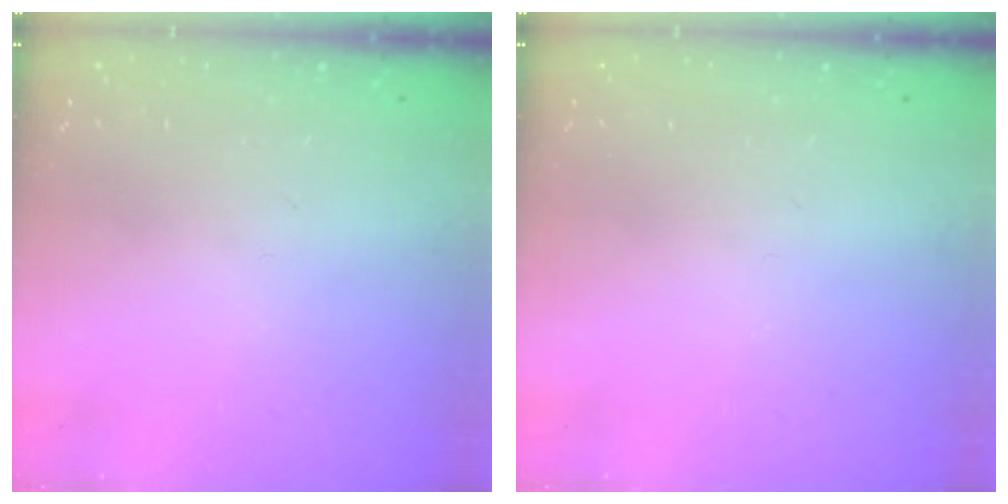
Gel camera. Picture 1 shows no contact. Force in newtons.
{"total": 0.0}